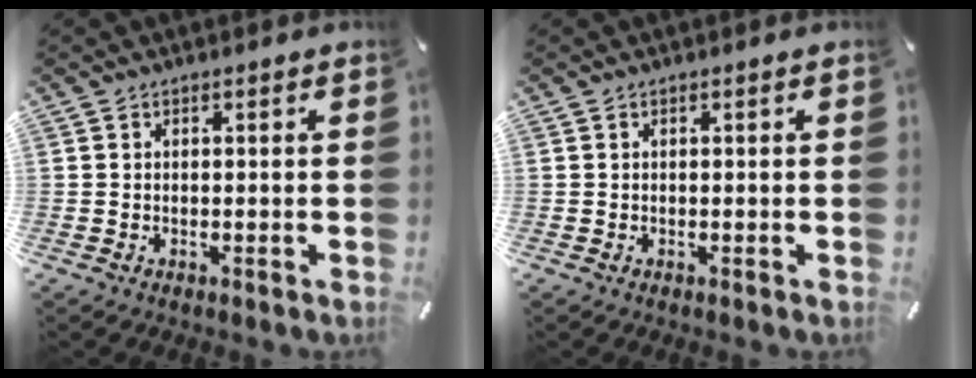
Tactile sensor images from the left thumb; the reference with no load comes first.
{"total": 0.0}